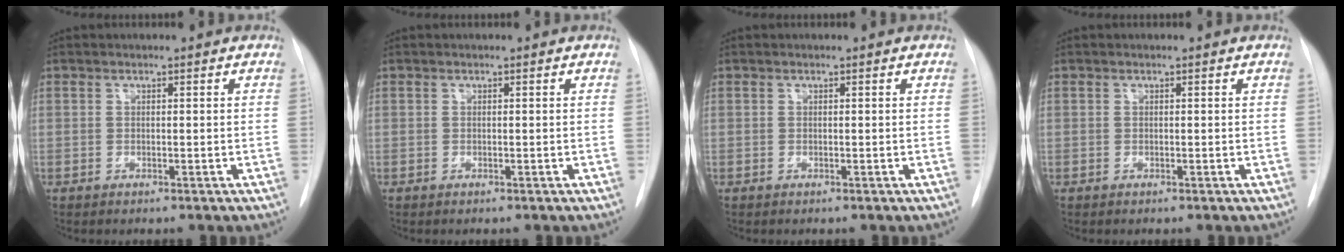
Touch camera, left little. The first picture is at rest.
{"total": 0.0}
{"total": 0.0}
{"total": 0.0}